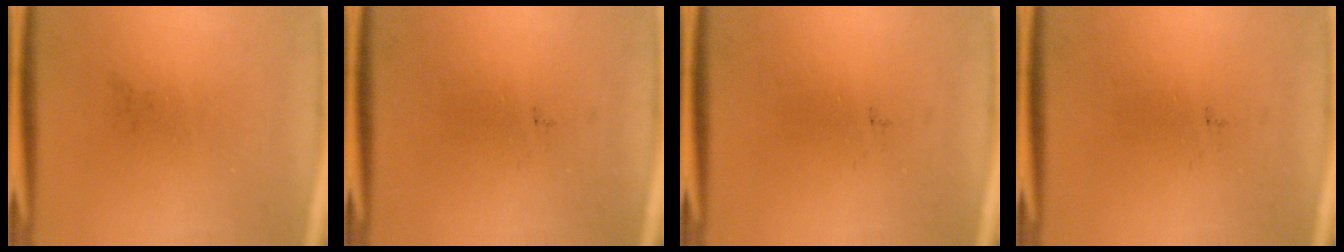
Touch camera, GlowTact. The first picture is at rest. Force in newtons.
{"total": 0.0}
{"total": 0.0}
{"total": 0.0}